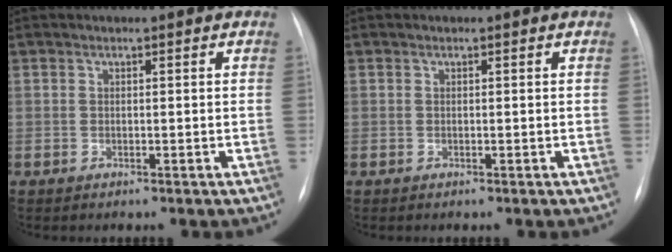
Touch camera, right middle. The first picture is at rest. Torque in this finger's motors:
{"motor_torque": [0.00, 0.00, 0.00, 0.00]}